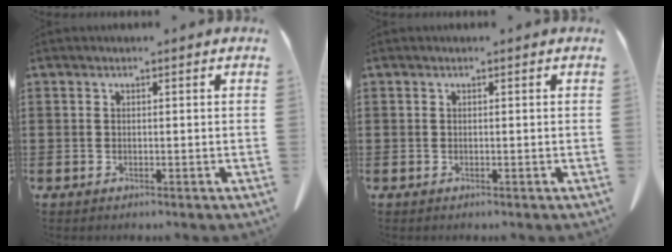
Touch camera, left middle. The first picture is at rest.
{"total": 0.0}